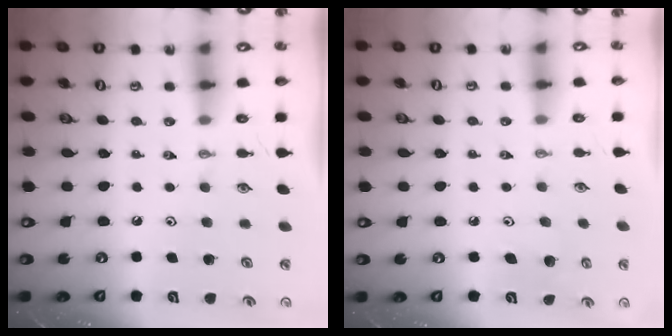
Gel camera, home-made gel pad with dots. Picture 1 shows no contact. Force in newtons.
{"total": 4.2, "press": 4.2, "slide": 0.4}